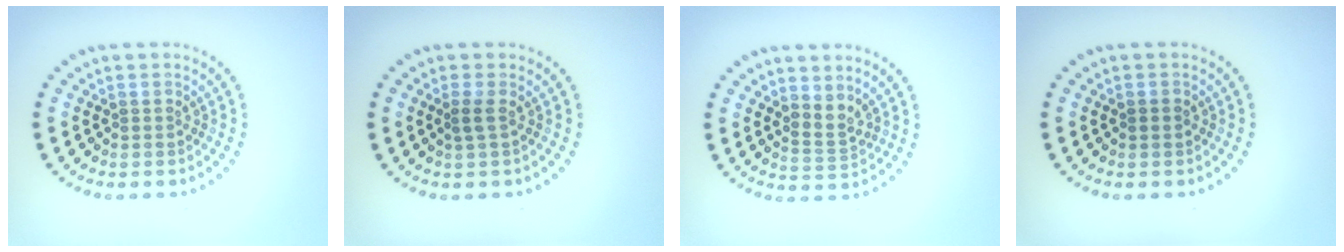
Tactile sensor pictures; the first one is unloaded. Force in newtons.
{"total": 1.0, "press": 0.7, "slide": 0.6}
{"total": 2.0, "press": 1.4, "slide": 1.5}
{"total": 1.0, "press": 1.0, "slide": 0.1}